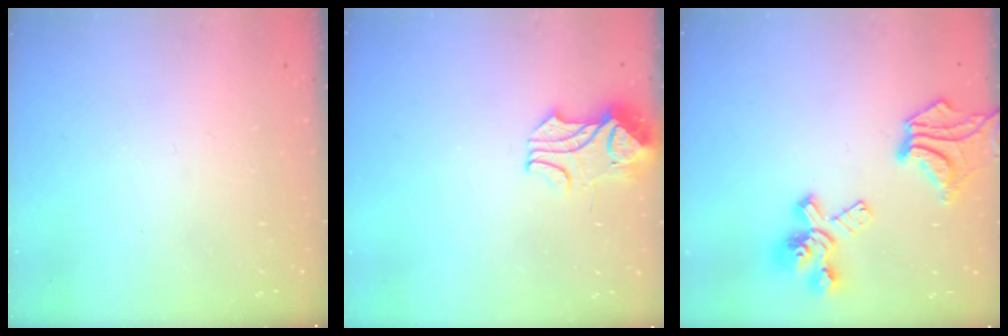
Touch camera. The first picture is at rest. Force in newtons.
{"total": 2.2, "press": 2.0, "slide": 0.9}
{"total": 10.0, "press": 9.5, "slide": 3.0}